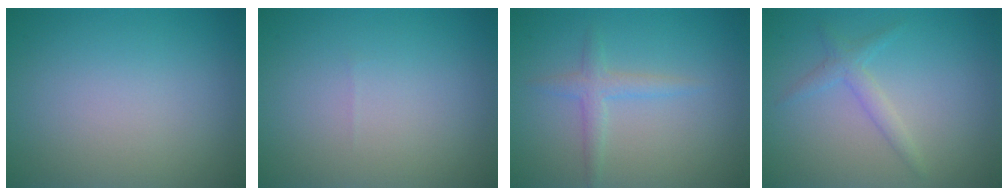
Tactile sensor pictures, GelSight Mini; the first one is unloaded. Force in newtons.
{"total": 0.0}
{"total": 1.8, "press": 1.8, "slide": 0.1}
{"total": 1.7, "press": 1.7, "slide": 0.1}